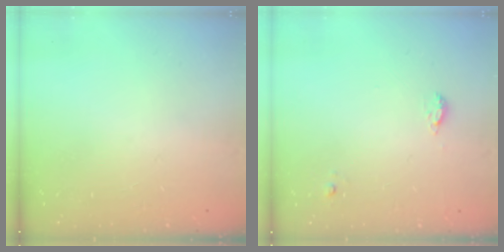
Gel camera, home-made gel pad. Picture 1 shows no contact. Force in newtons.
{"total": 5.3, "press": 5.0, "slide": 1.7}